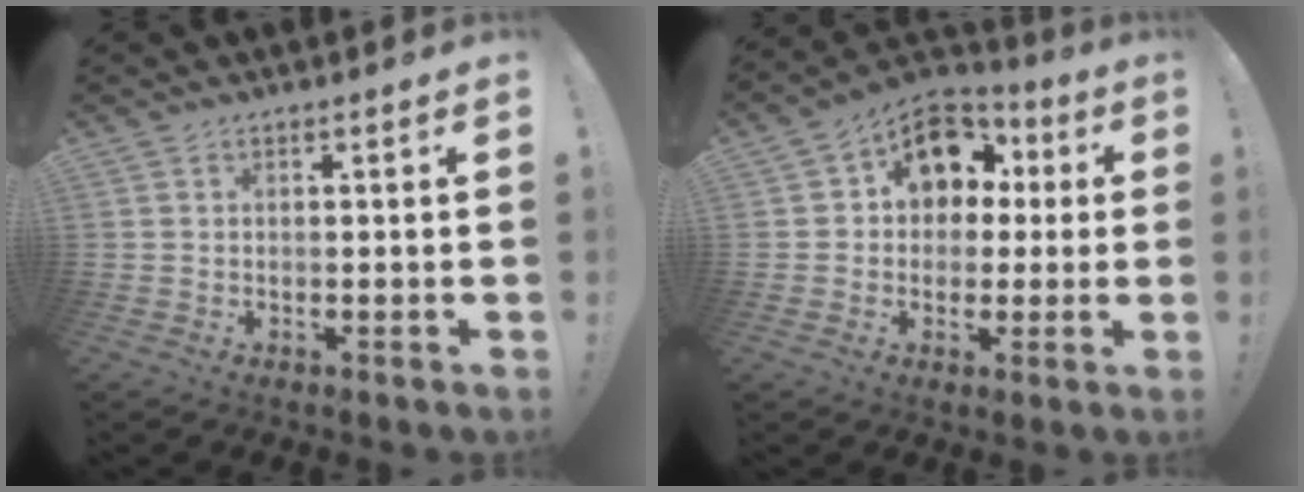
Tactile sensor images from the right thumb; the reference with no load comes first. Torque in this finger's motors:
{"motor_torque": [1.15, 1.16, 0.10, 0.09, 0.02]}